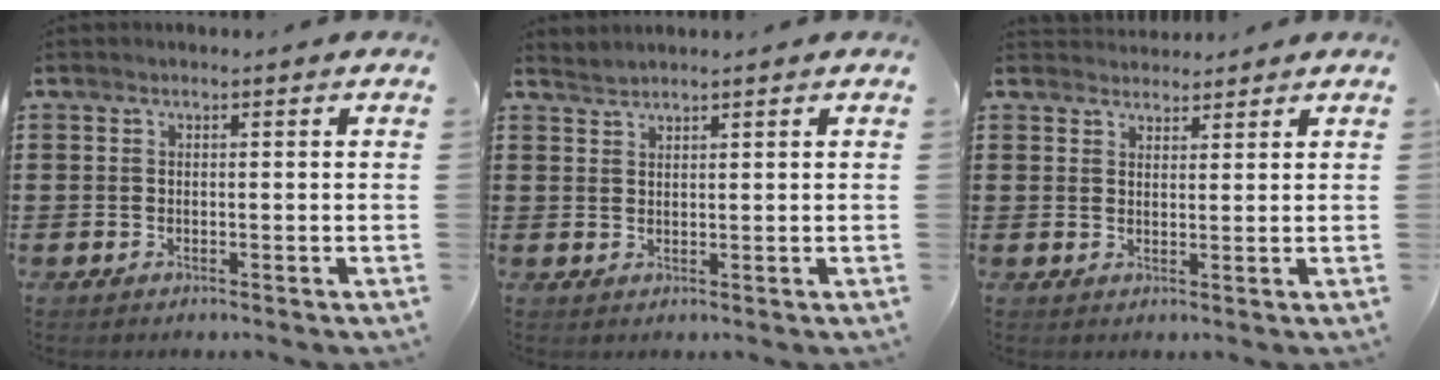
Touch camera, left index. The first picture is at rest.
{"total": 1.3, "force": [1.2, -0.2, -0.1], "torque": [-0.001, 0.001, 0.025]}
{"total": 2.4, "force": [2.3, 0.6, -0.4], "torque": [0.001, -0.002, 0.044]}